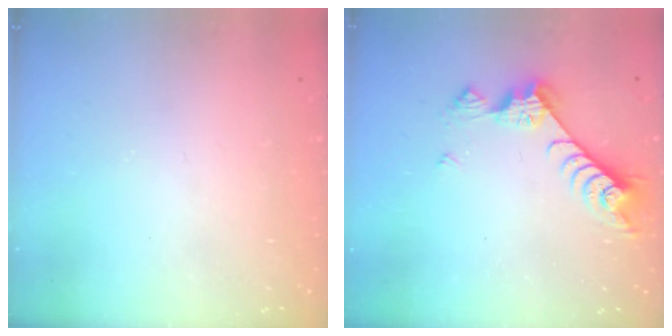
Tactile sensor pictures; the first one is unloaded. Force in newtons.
{"total": 8.4, "press": 8.3, "slide": 0.8}